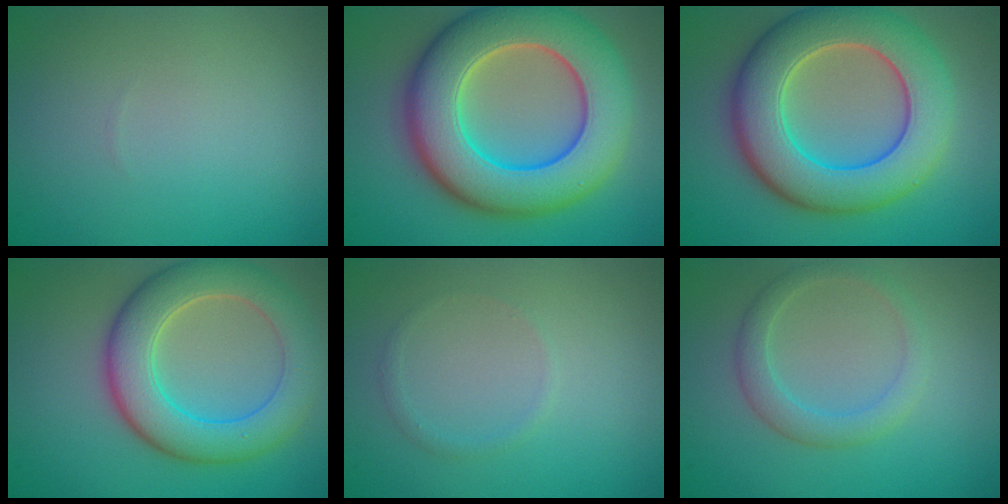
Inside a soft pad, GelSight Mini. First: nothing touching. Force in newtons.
{"total": 12.7, "press": 12.7, "slide": 0.8}
{"total": 10.5, "press": 10.5, "slide": 0.6}
{"total": 7.9, "press": 7.9, "slide": 0.5}
{"total": 0.7, "press": 0.7, "slide": 0.0}
{"total": 2.6, "press": 2.5, "slide": 0.2}